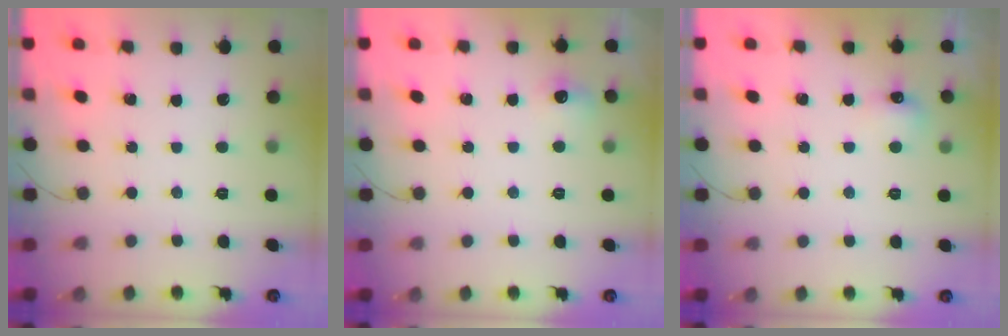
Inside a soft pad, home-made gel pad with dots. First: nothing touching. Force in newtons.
{"total": 5.3, "press": 5.0, "slide": 1.8}
{"total": 4.8, "press": 4.7, "slide": 1.1}